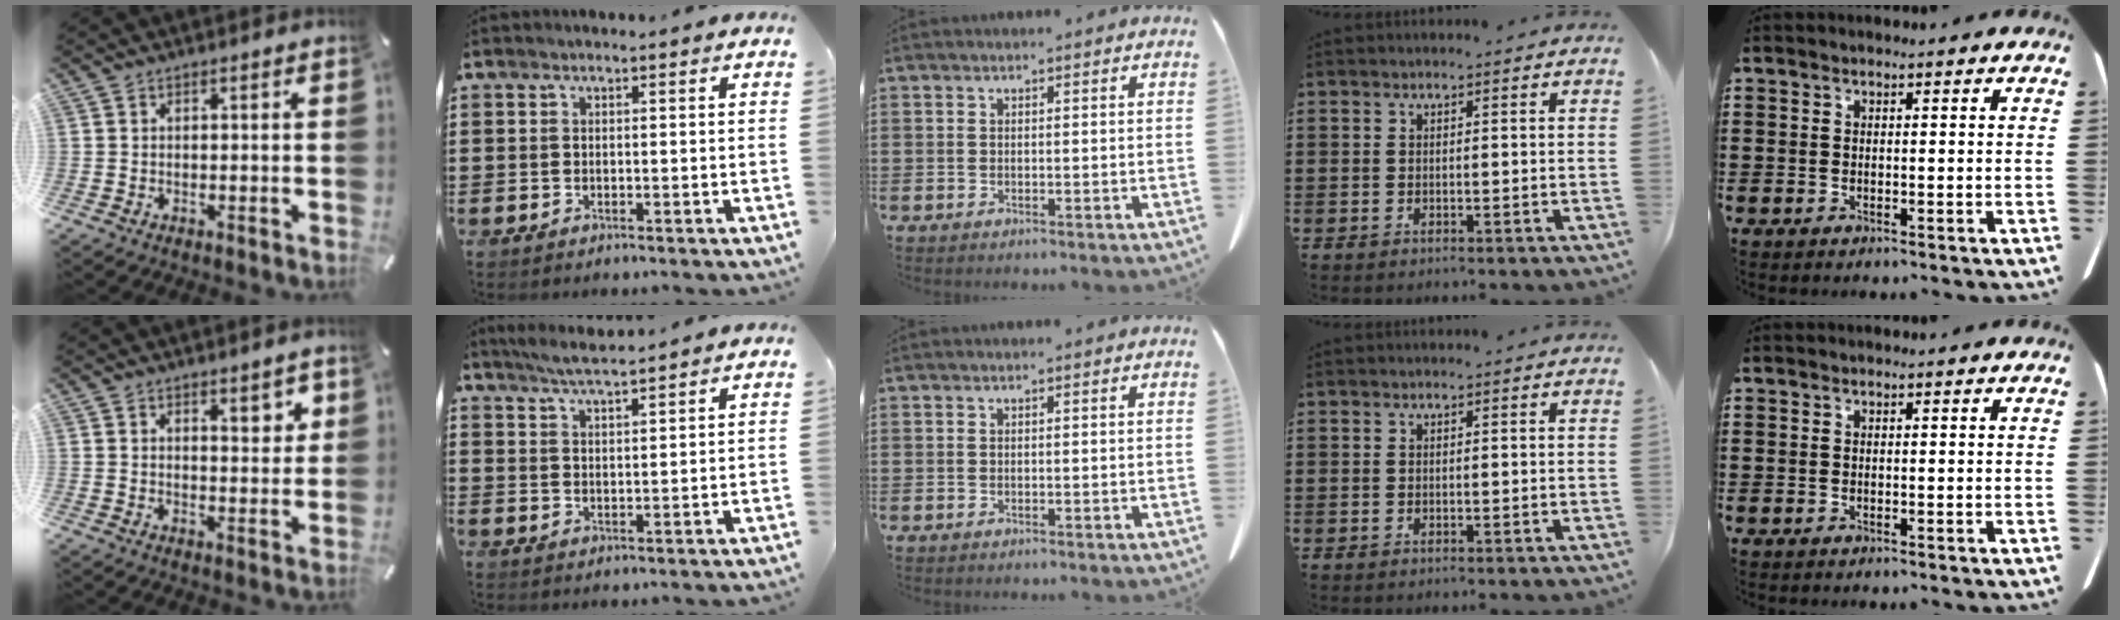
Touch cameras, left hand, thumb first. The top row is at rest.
{"thumb": {"total": 4.9, "force": [3.0, 2.4, 3.0], "torque": [-0.025, -0.016, 0.045]}, "index": {"total": 4.5, "force": [4.1, 0.0, 1.7], "torque": [-0.045, -0.008, 0.074]}}